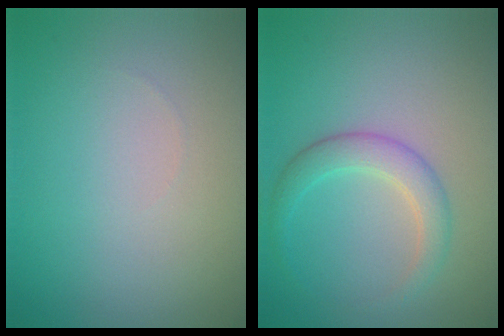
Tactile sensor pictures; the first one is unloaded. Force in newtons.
{"total": 2.8, "press": 2.8, "slide": 0.0}